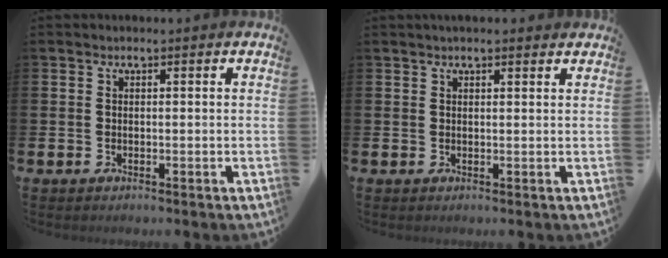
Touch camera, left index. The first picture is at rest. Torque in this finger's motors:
{"motor_torque": [0.99, -1.15, 0.25, 0.14]}